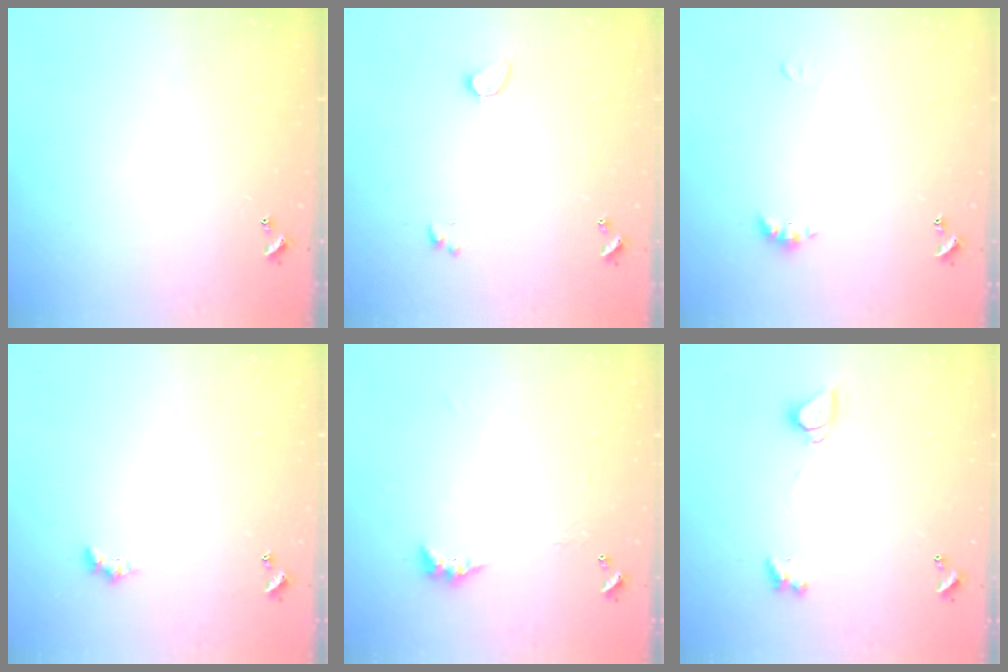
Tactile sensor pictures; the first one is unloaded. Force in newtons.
{"total": 0.8, "press": 0.7, "slide": 0.4}
{"total": 3.2, "press": 3.1, "slide": 0.6}
{"total": 1.1, "press": 1.1, "slide": 0.4}
{"total": 3.0, "press": 2.9, "slide": 0.7}
{"total": 1.6, "press": 1.6, "slide": 0.2}